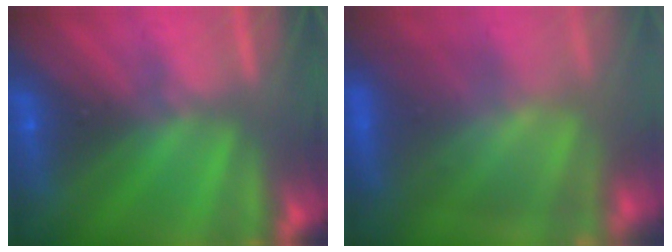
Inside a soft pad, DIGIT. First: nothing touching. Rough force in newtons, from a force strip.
{"total": 9.1}